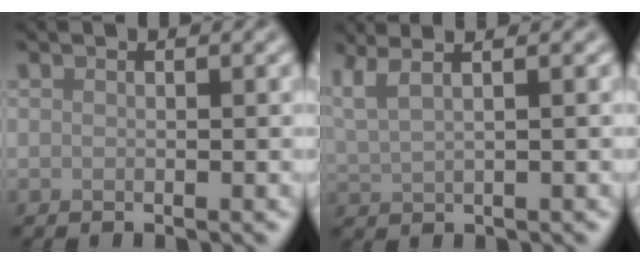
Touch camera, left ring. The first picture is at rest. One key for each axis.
{"total": 4.4, "fx": 2.8, "fy": 1.7, "fz": 3.0, "tx": -0.052, "ty": 0.031, "tz": 0.031}